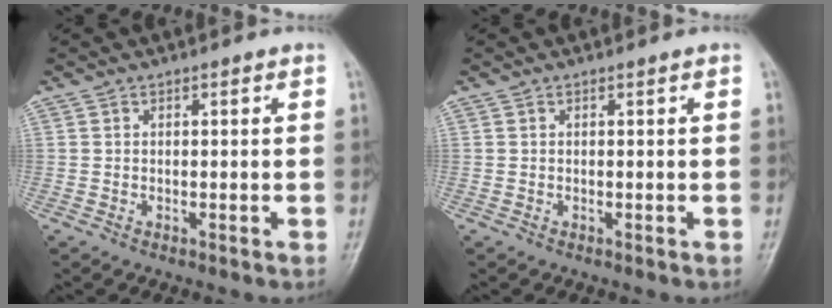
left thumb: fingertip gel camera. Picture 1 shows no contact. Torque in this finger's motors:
{"motor_torque": [-0.01, 0.02, -0.01, -0.08, 0.00]}